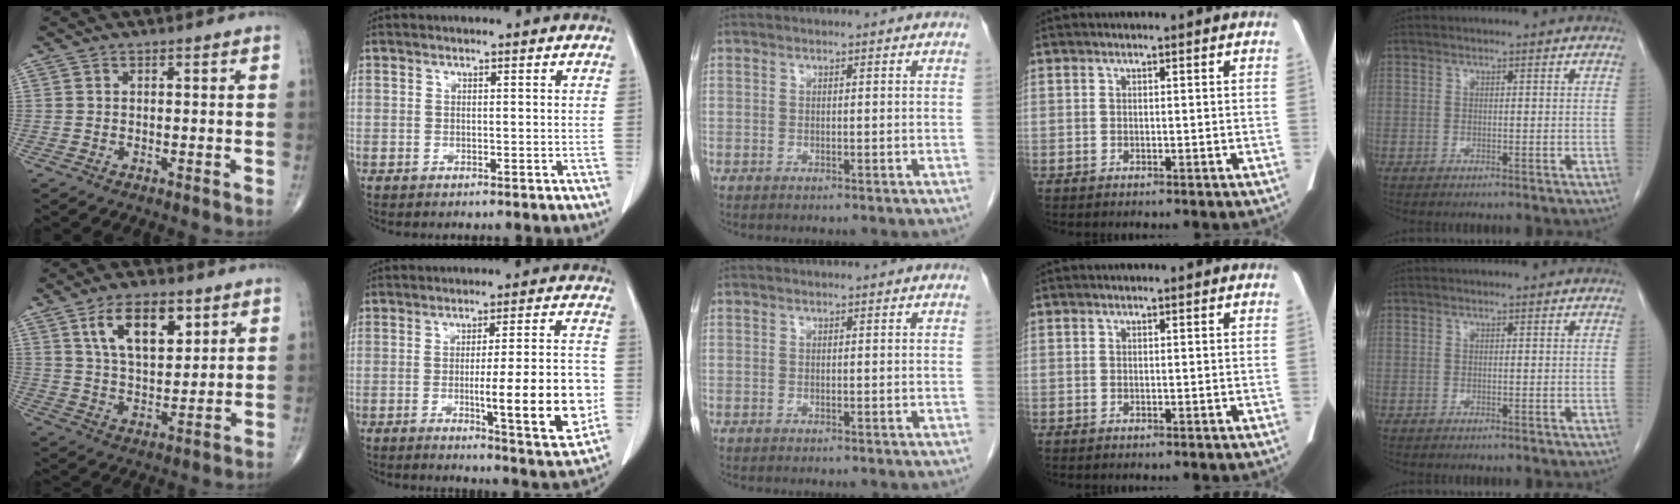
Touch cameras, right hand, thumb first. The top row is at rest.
{"thumb": {"total": 12.1, "force": [5.5, 6.1, 8.9], "torque": [-0.131, -0.024, 0.104]}, "index": {"total": 14.1, "force": [-2.5, 1.1, 13.9], "torque": [-0.195, -0.007, -0.031]}}